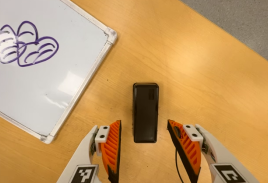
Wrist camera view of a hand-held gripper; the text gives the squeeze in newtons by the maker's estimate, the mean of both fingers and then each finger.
{"total": 0.0}